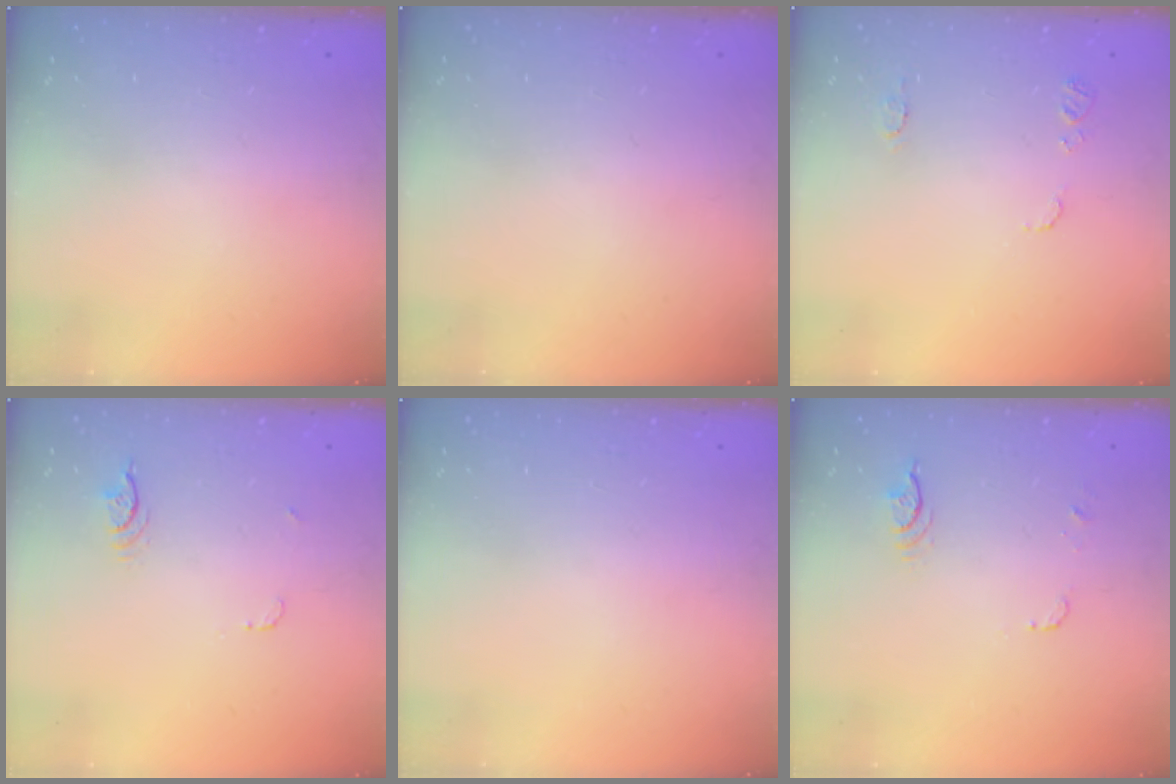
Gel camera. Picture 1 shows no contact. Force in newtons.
{"total": 0.0}
{"total": 7.1, "press": 7.0, "slide": 0.7}
{"total": 3.9, "press": 3.6, "slide": 1.7}
{"total": 0.0}
{"total": 14.3, "press": 5.9, "slide": 13.1}